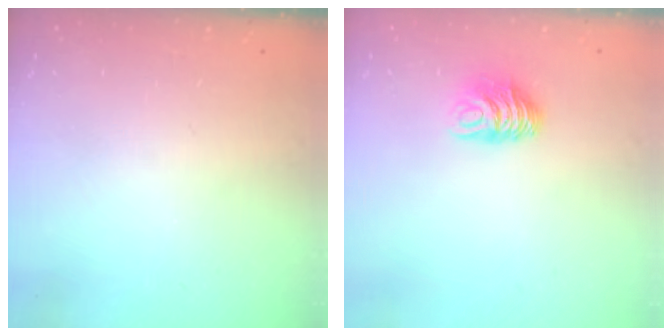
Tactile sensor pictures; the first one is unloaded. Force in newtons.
{"total": 7.1, "press": 7.1, "slide": 0.5}